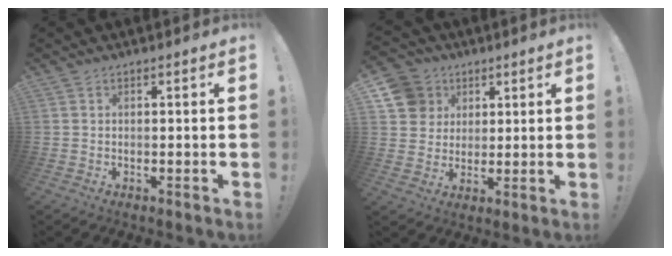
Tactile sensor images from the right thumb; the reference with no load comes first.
{"total": 10.8, "force": [4.1, 9.6, 2.9], "torque": [-0.035, -0.017, 0.086]}